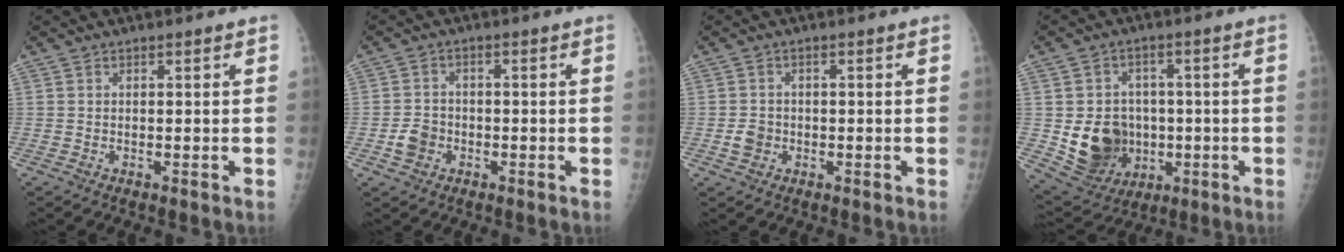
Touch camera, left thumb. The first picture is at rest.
{"total": 4.0, "force": [-1.5, 3.3, 1.6], "torque": [-0.017, 0.012, -0.028]}
{"total": 2.7, "force": [-0.8, 2.3, 1.0], "torque": [-0.009, 0.006, -0.013]}
{"total": 13.0, "force": [-1.6, 11.0, 6.7], "torque": [-0.077, 0.000, -0.006]}